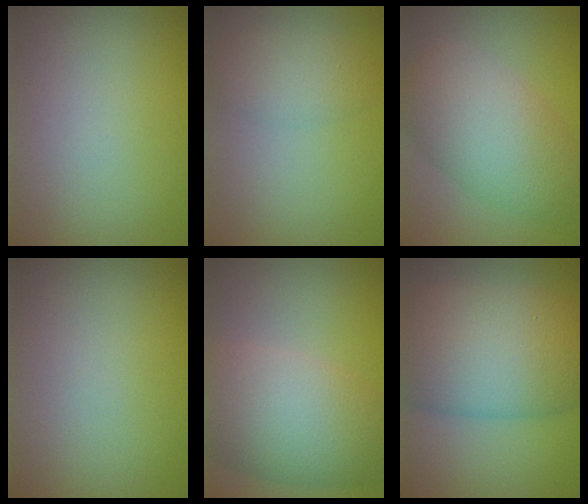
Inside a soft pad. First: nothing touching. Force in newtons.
{"total": 2.6, "press": 2.6, "slide": 0.2}
{"total": 6.8, "press": 6.8, "slide": 0.2}
{"total": 0.0}
{"total": 8.5, "press": 8.5, "slide": 0.3}
{"total": 11.2, "press": 11.2, "slide": 0.4}